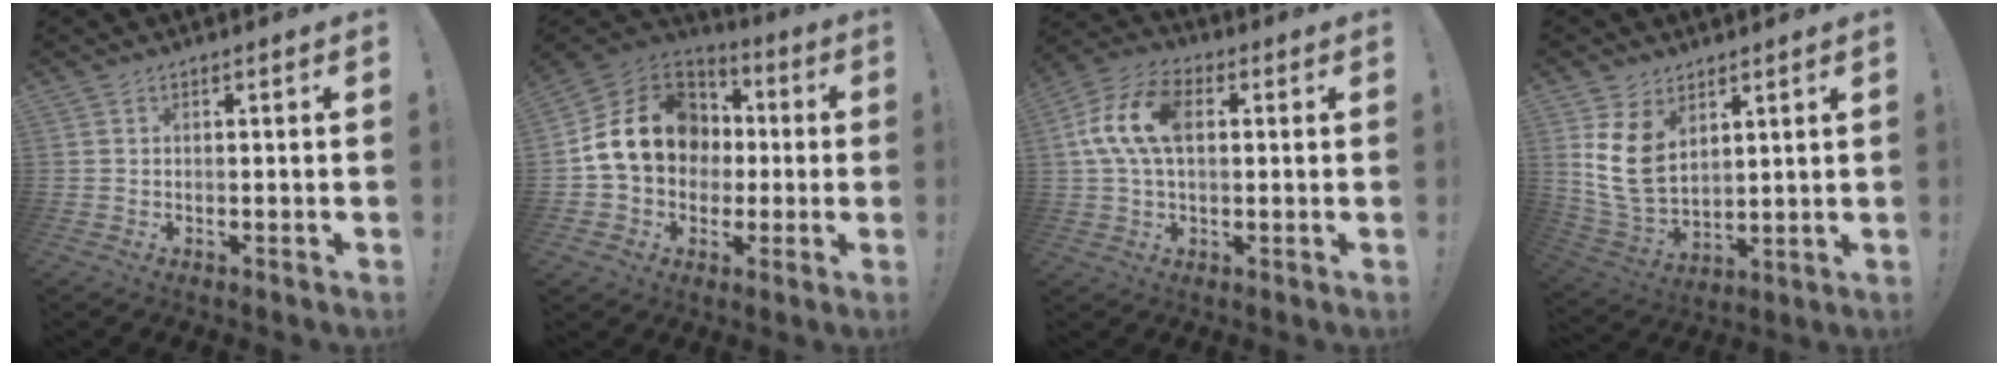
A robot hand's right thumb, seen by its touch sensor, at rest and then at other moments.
{"total": 18.9, "force": [2.2, 15.1, 11.1], "torque": [-0.180, 0.012, 0.056]}
{"total": 13.6, "force": [2.2, 8.1, 10.7], "torque": [-0.209, 0.011, 0.042]}
{"total": 11.8, "force": [4.7, 8.2, 7.0], "torque": [-0.148, -0.028, 0.096]}